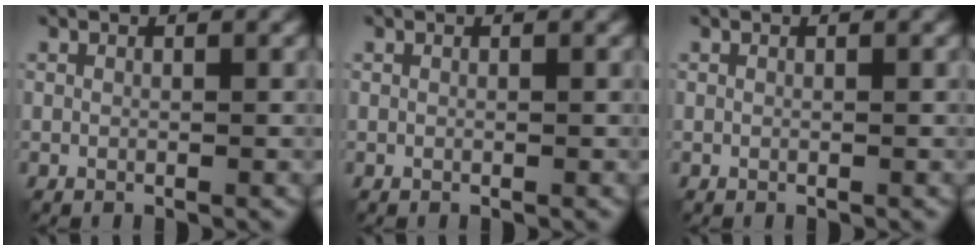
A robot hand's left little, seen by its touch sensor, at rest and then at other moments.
{"total": 0.0}
{"total": 0.0}